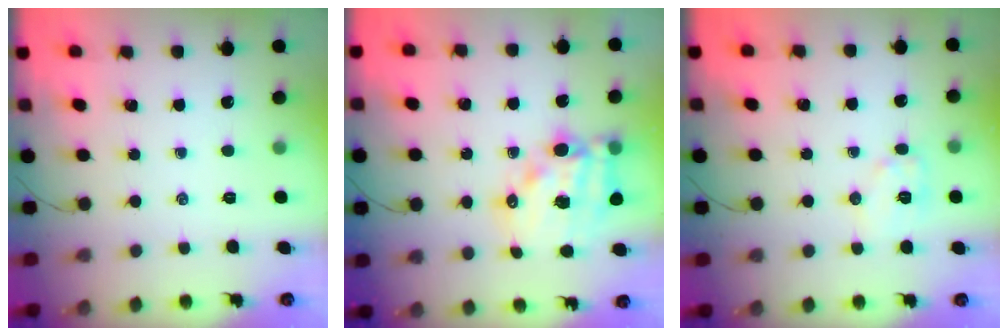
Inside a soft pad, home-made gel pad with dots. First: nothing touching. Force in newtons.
{"total": 15.9, "press": 15.5, "slide": 3.7}
{"total": 7.7, "press": 7.7, "slide": 0.4}